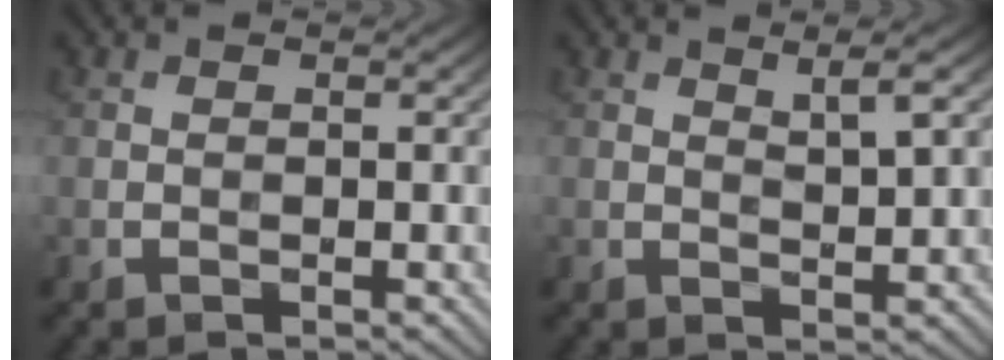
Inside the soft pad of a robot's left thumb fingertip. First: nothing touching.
{"total": 3.1, "force": [1.8, 0.4, 2.5], "torque": [-0.045, -0.001, 0.034]}